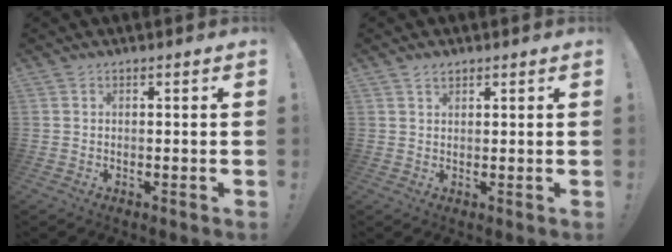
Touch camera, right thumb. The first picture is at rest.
{"total": 1.7, "force": [1.4, 0.8, 0.7], "torque": [-0.006, -0.006, 0.024]}